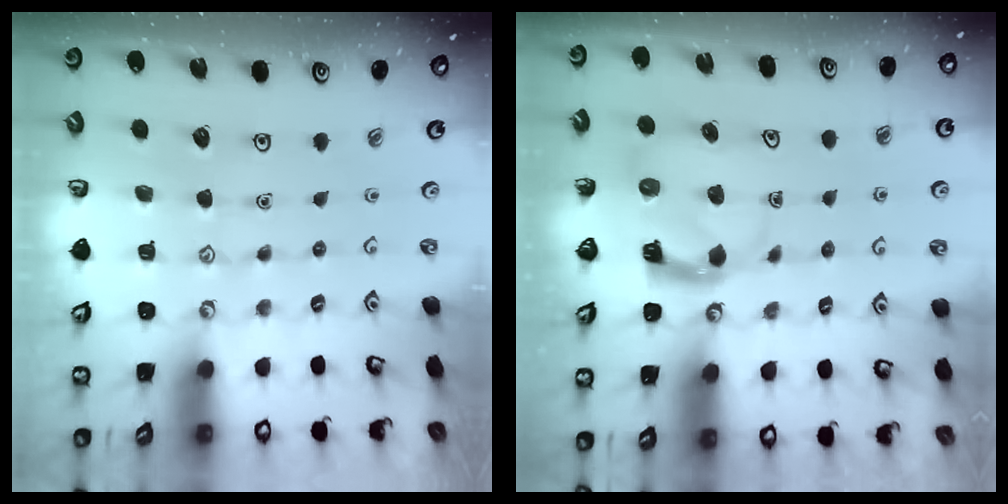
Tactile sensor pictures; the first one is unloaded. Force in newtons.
{"total": 4.3, "press": 4.3, "slide": 0.2}